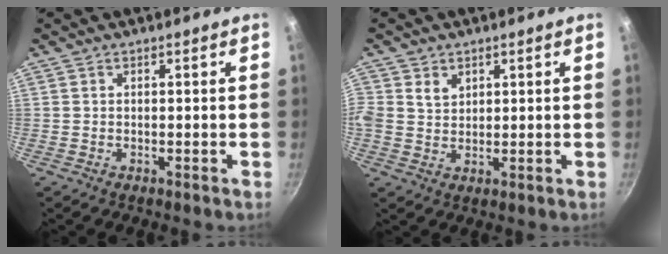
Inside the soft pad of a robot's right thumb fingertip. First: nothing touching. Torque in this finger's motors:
{"motor_torque": [-0.20, 0.46, 0.26, 0.44, 0.11]}